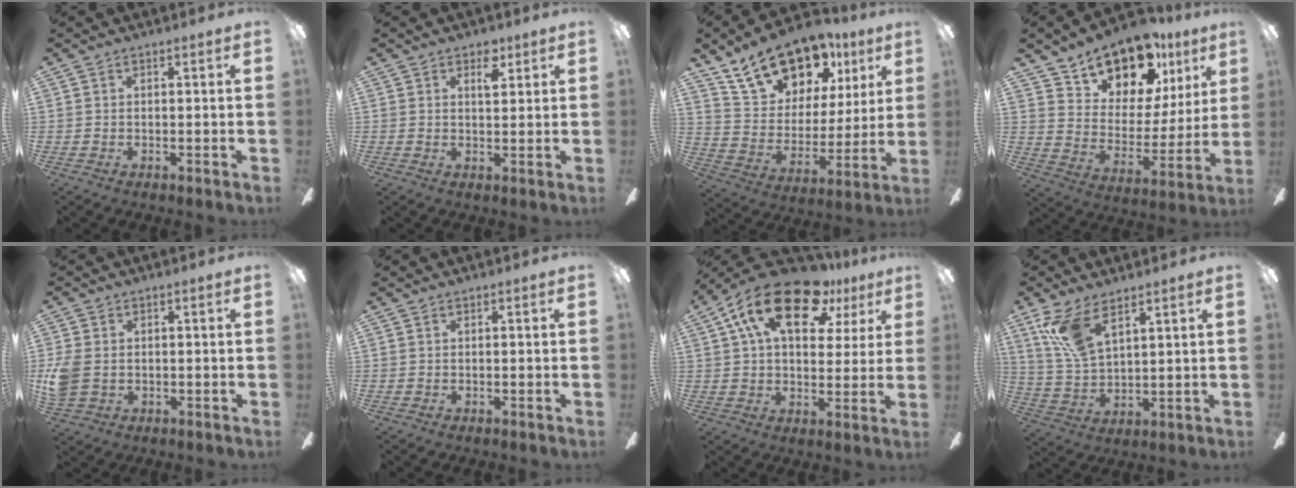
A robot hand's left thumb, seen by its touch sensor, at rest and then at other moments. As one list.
[{"total": 4.4, "force": [2.8, 2.1, 2.6], "torque": [-0.026, -0.009, 0.043]}, {"total": 20.5, "force": [14.4, 11.3, 9.1], "torque": [-0.154, -0.081, 0.263]}, {"total": 16.7, "force": [13.3, 8.3, 5.9], "torque": [-0.101, -0.093, 0.240]}, {"total": 6.1, "force": [0.2, 4.7, 3.8], "torque": [-0.094, 0.007, 0.005]}, {"total": 0.0}, {"total": 19.6, "force": [10.9, 9.6, 13.2], "torque": [-0.231, -0.036, 0.187]}, {"total": 11.5, "force": [7.6, 4.1, 7.6], "torque": [-0.168, -0.020, 0.143]}]